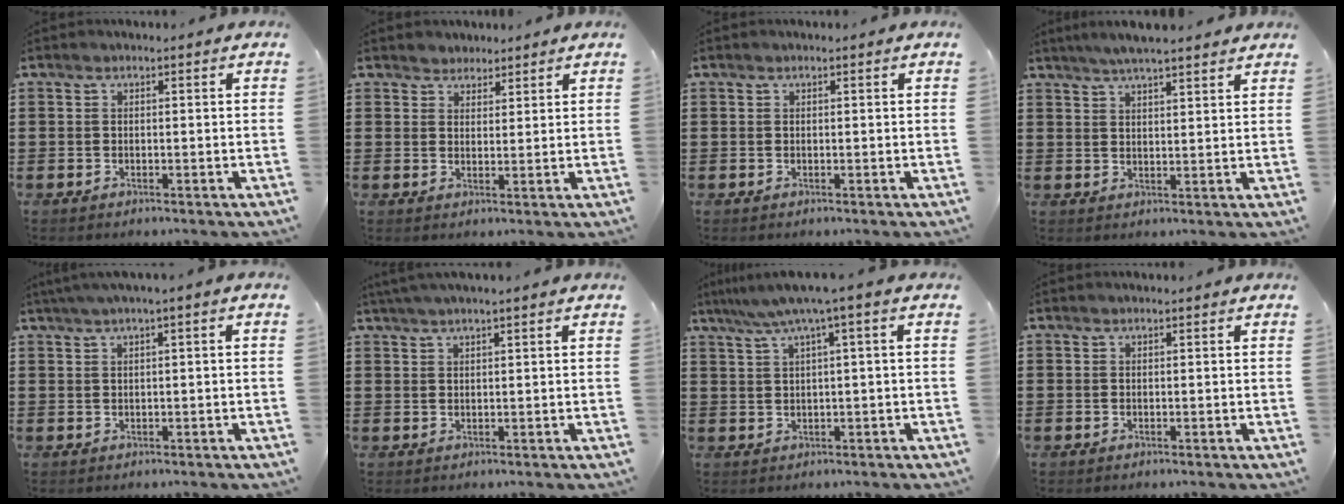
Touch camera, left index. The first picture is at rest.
{"total": 2.4, "force": [2.0, 1.3, -0.4], "torque": [-0.003, 0.008, 0.038]}
{"total": 0.0}
{"total": 4.3, "force": [3.9, 0.2, 1.8], "torque": [-0.045, -0.006, 0.070]}
{"total": 1.6, "force": [0.2, -0.1, 1.6], "torque": [-0.027, -0.004, 0.002]}
{"total": 1.5, "force": [1.3, -0.3, 0.9], "torque": [-0.017, 0.000, 0.024]}
{"total": 4.8, "force": [1.9, -0.7, 4.3], "torque": [-0.086, -0.010, 0.029]}
{"total": 0.0}